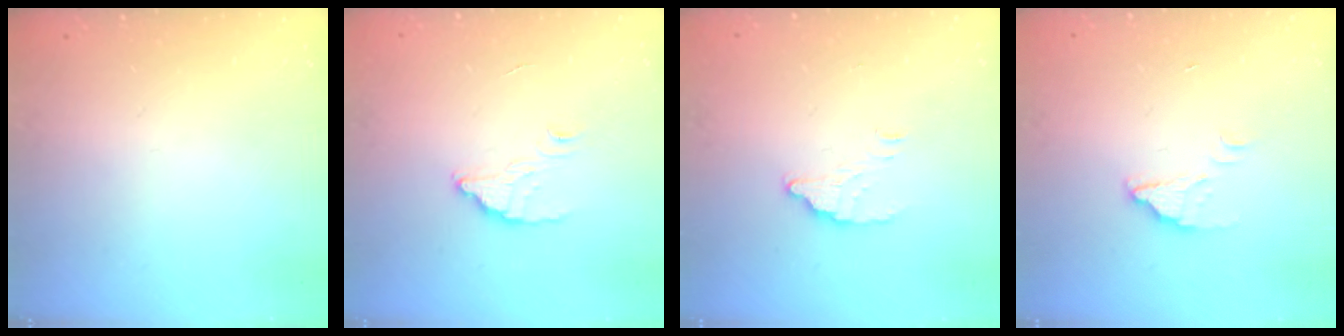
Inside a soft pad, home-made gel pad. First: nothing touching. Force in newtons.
{"total": 2.9, "press": 2.9, "slide": 0.3}
{"total": 3.5, "press": 3.5, "slide": 0.1}
{"total": 1.9, "press": 1.9, "slide": 0.1}